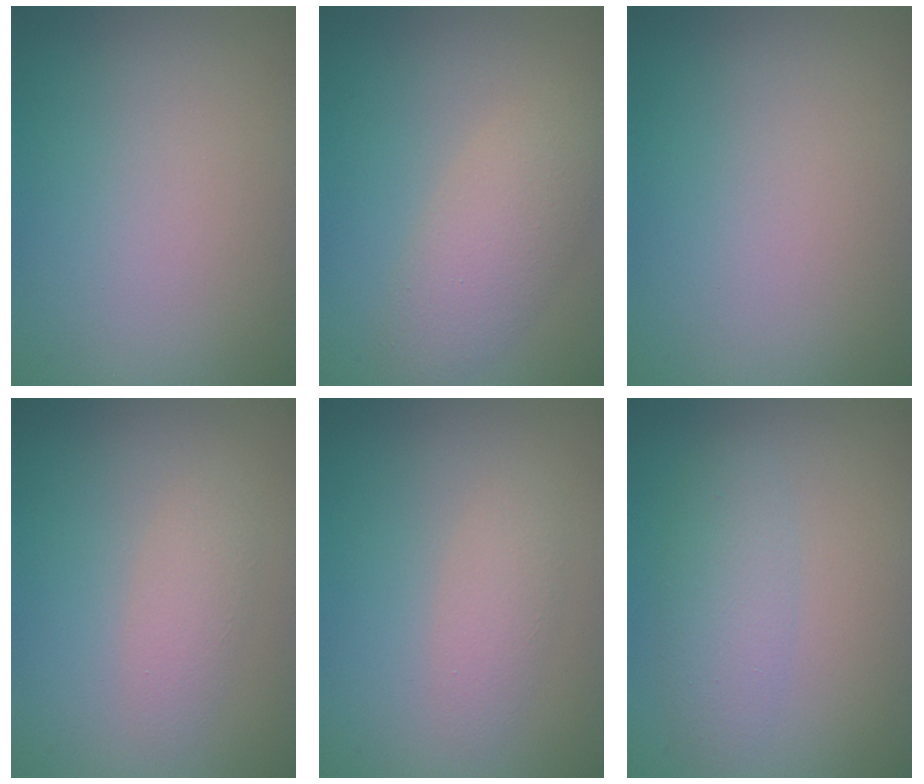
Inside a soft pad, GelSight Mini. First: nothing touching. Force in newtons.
{"total": 3.9, "press": 3.9, "slide": 0.2}
{"total": 0.0}
{"total": 1.8, "press": 1.8, "slide": 0.0}
{"total": 1.8, "press": 1.8, "slide": 0.0}
{"total": 2.8, "press": 2.8, "slide": 0.0}